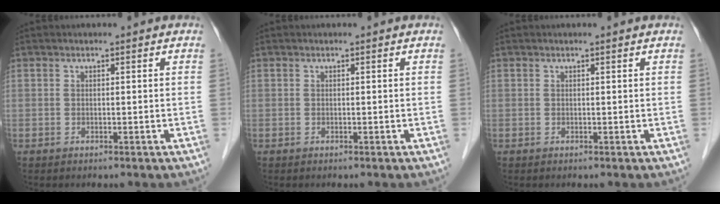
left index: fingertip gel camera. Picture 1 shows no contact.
{"total": 0.0}
{"total": 0.0}